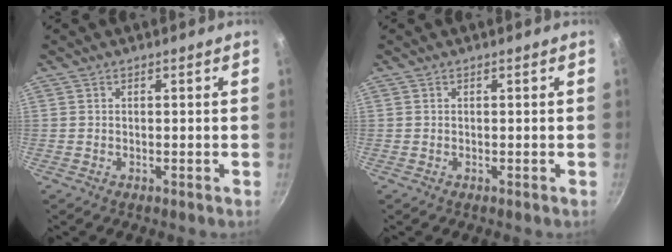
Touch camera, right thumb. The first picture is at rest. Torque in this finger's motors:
{"motor_torque": [0.00, 0.00, -0.31, 0.27, 0.00]}